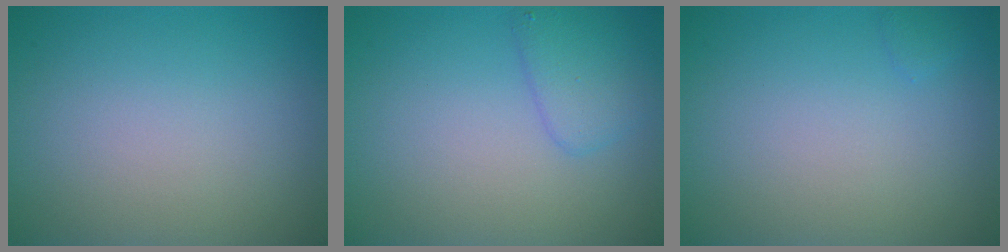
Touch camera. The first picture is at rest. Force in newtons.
{"total": 2.4, "press": 2.4, "slide": 0.1}
{"total": 0.5, "press": 0.5, "slide": 0.0}